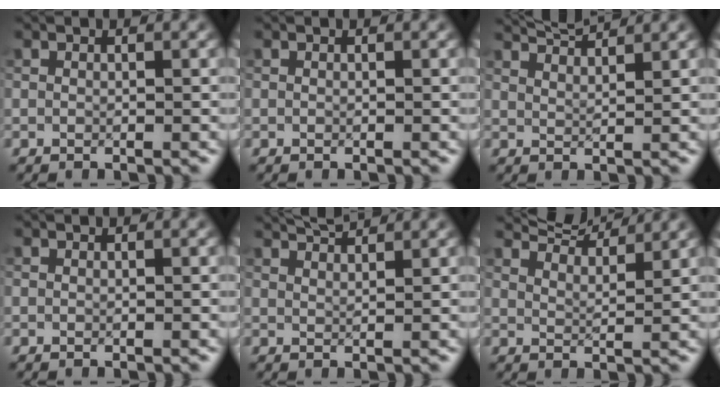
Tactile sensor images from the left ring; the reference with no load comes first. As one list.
[{"total": 0.0}, {"total": 4.2, "force": [3.8, 0.5, 1.5], "torque": [-0.016, 0.009, 0.052]}, {"total": 0.0}, {"total": 3.2, "force": [3.0, 0.4, 1.2], "torque": [-0.009, 0.007, 0.041]}, {"total": 5.4, "force": [5.1, 0.7, 1.7], "torque": [-0.026, 0.006, 0.070]}]